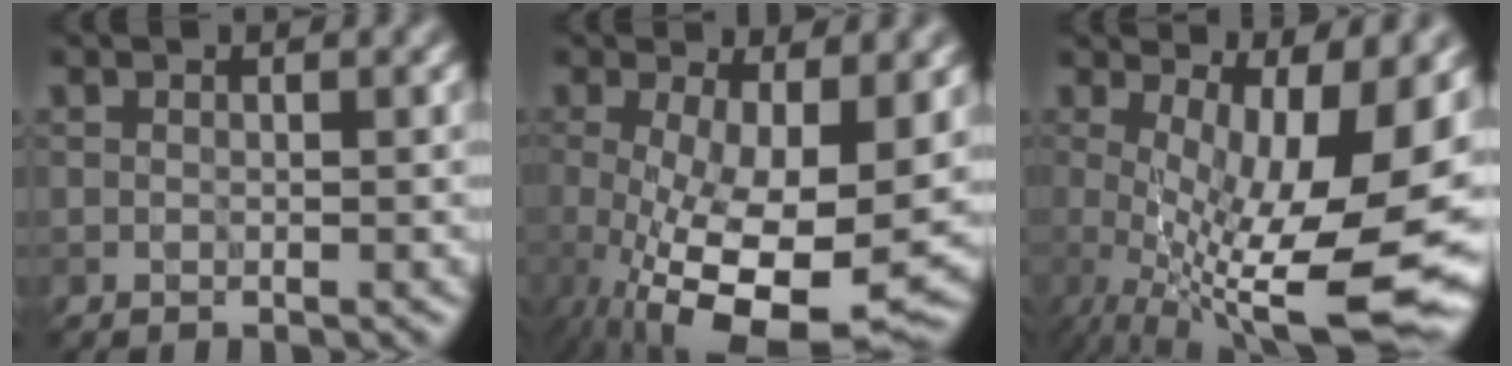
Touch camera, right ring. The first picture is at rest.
{"total": 12.0, "force": [-3.0, 4.0, 10.8], "torque": [-0.180, -0.025, -0.043]}
{"total": 16.1, "force": [-1.4, 5.3, 15.2], "torque": [-0.208, -0.020, -0.004]}